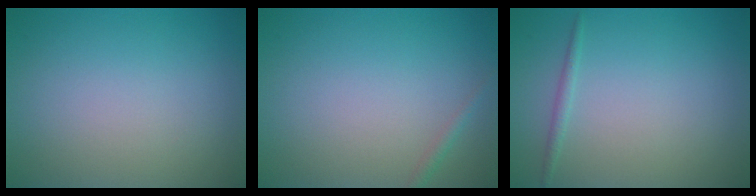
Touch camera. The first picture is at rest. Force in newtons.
{"total": 0.8, "press": 0.7, "slide": 0.1}
{"total": 0.8, "press": 0.8, "slide": 0.1}